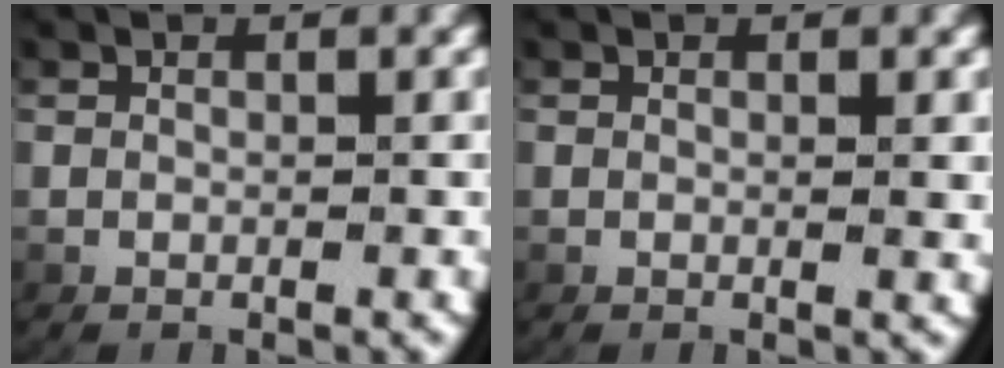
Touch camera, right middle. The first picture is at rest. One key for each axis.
{"total": 0.6, "fx": 0.2, "fy": -0.2, "fz": 0.6, "tx": -0.011, "ty": -0.009, "tz": 0.007}